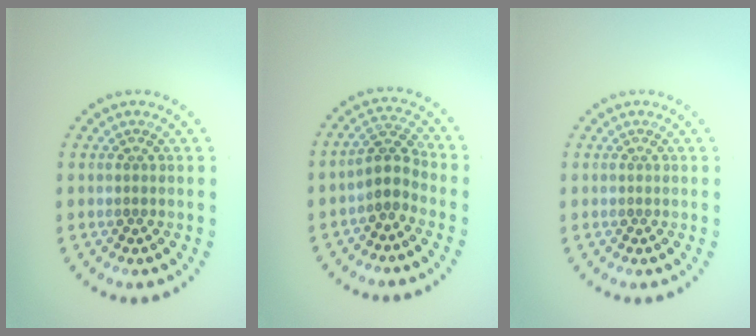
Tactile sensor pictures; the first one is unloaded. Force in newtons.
{"total": 2.6, "press": 2.0, "slide": 1.6}
{"total": 0.0}